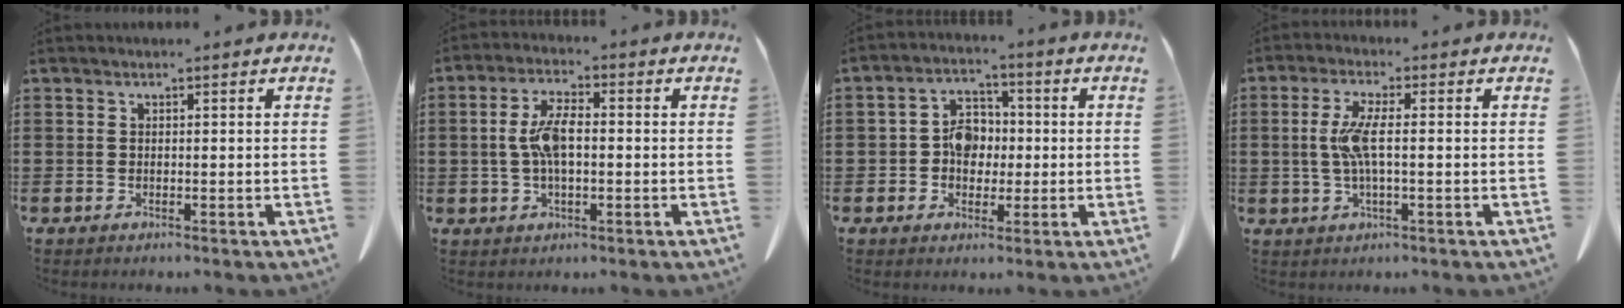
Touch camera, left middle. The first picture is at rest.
{"total": 6.5, "force": [0.0, 2.6, 5.9], "torque": [-0.131, 0.002, -0.008]}
{"total": 5.7, "force": [-0.2, 4.5, 3.5], "torque": [-0.070, 0.011, -0.010]}
{"total": 5.7, "force": [0.1, 1.1, 5.6], "torque": [-0.126, -0.005, -0.008]}